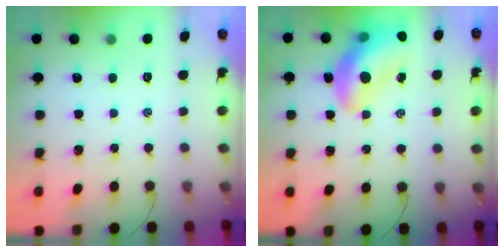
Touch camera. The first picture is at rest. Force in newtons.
{"total": 17.8, "press": 17.3, "slide": 4.2}